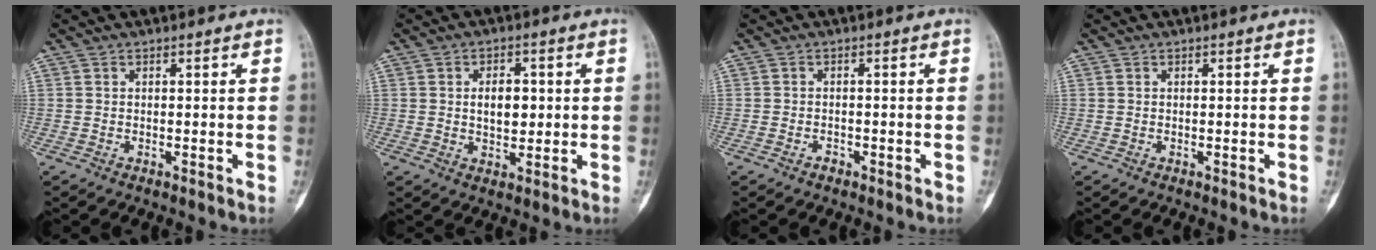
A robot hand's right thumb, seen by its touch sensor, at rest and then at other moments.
{"total": 5.7, "force": [0.6, 3.5, 4.4], "torque": [-0.046, -0.002, 0.010]}
{"total": 1.1, "force": [-0.7, 0.7, 0.4], "torque": [-0.006, 0.005, -0.012]}
{"total": 0.0}